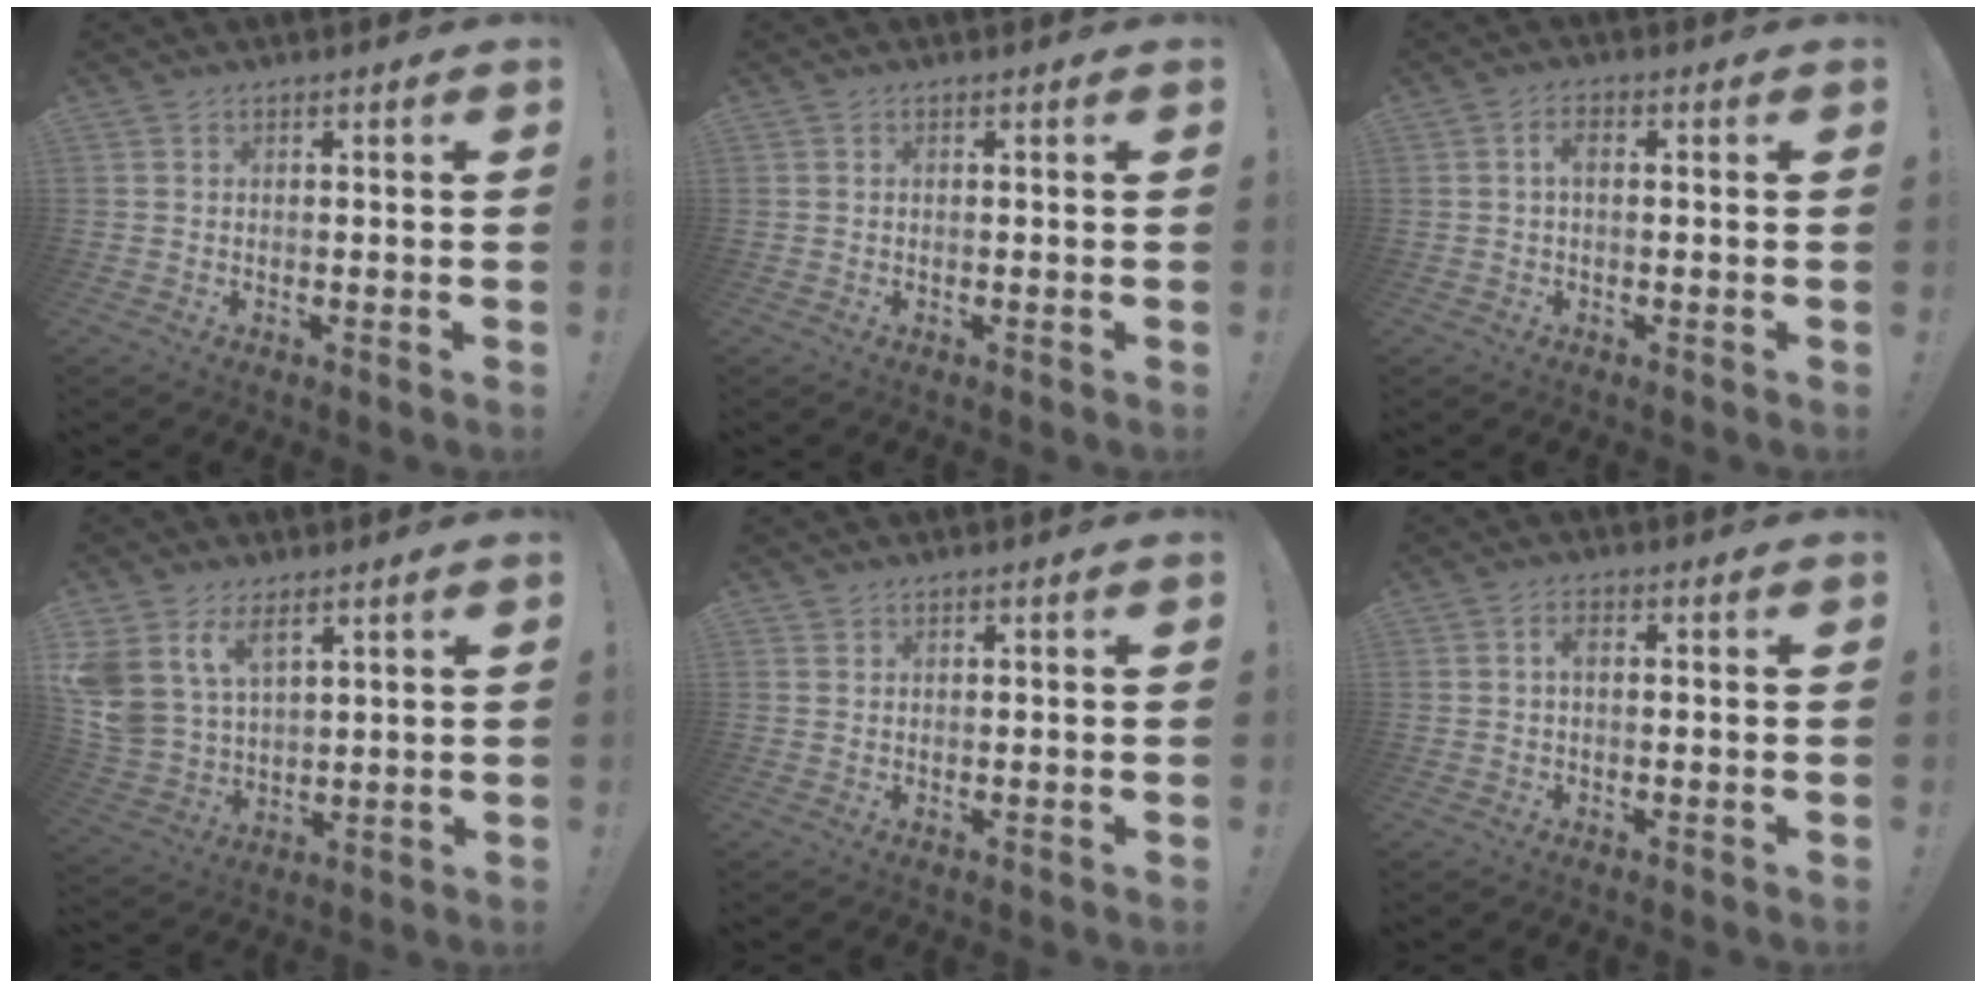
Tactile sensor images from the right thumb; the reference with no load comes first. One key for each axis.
{"total": 0.0}
{"total": 2.8, "fx": 0.1, "fy": 1.3, "fz": 2.4, "tx": -0.042, "ty": 0.008, "tz": -0.001}
{"total": 10.3, "fx": 6.1, "fy": 6.3, "fz": 5.2, "tx": -0.120, "ty": -0.033, "tz": 0.124}
{"total": 0.6, "fx": 0.5, "fy": 0.3, "fz": 0.1, "tx": -0.002, "ty": 0.000, "tz": 0.011}
{"total": 2.0, "fx": -0.1, "fy": 0.8, "fz": 1.8, "tx": -0.029, "ty": 0.006, "tz": -0.006}